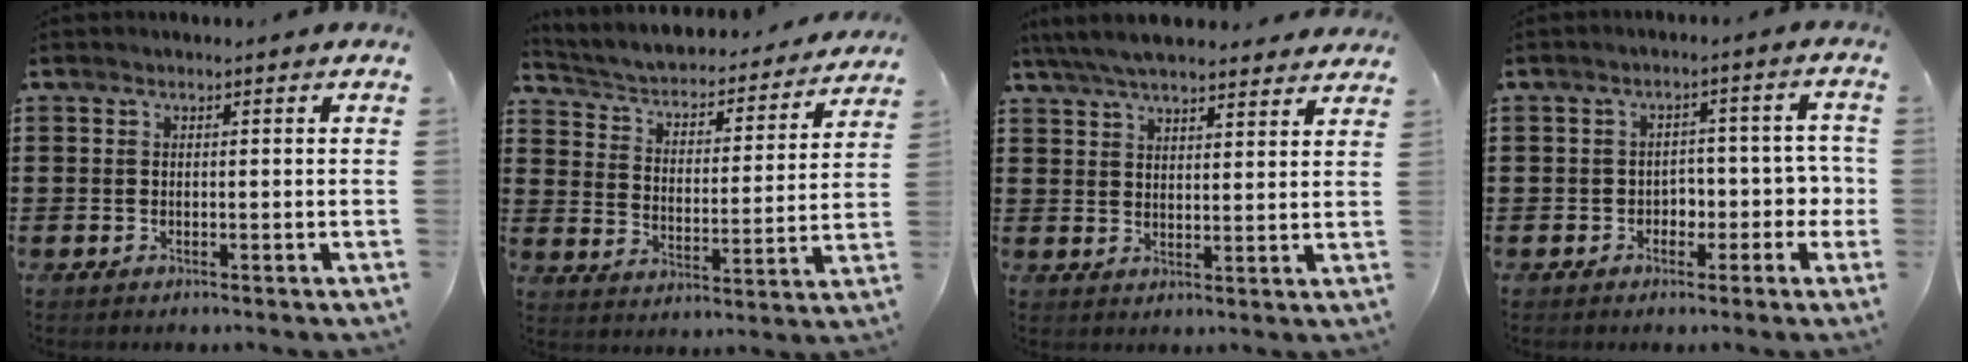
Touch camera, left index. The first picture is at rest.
{"total": 3.1, "force": [2.7, 1.0, 1.0], "torque": [-0.039, -0.026, 0.035]}
{"total": 6.1, "force": [5.7, 0.7, 2.2], "torque": [-0.059, -0.016, 0.106]}
{"total": 3.6, "force": [-1.3, 2.9, 1.8], "torque": [-0.038, 0.005, -0.033]}